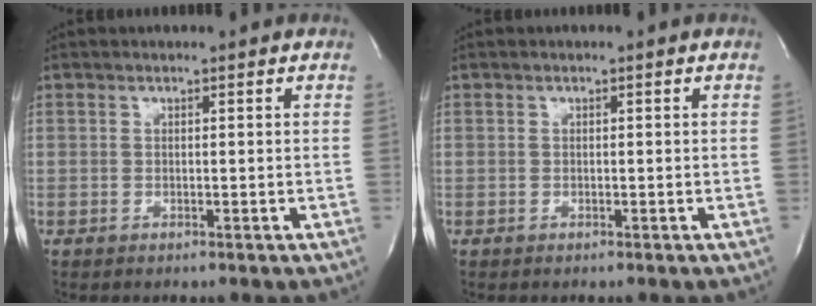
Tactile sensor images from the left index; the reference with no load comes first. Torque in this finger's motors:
{"motor_torque": [0.00, 0.00, 0.00, 0.00]}